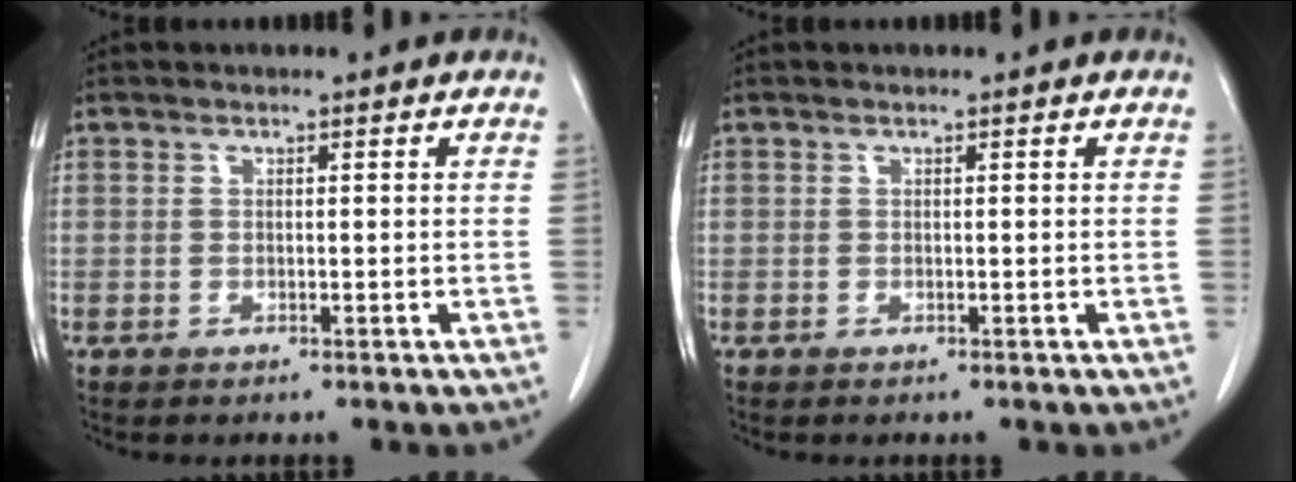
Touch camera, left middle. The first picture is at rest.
{"total": 0.0}